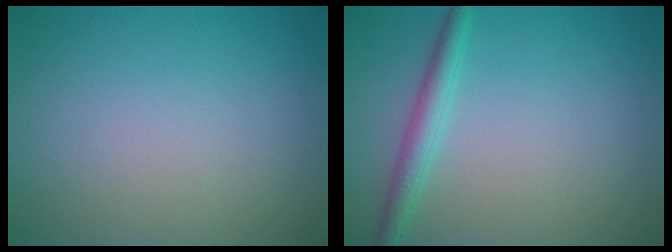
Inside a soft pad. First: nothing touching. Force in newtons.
{"total": 2.4, "press": 2.4, "slide": 0.1}